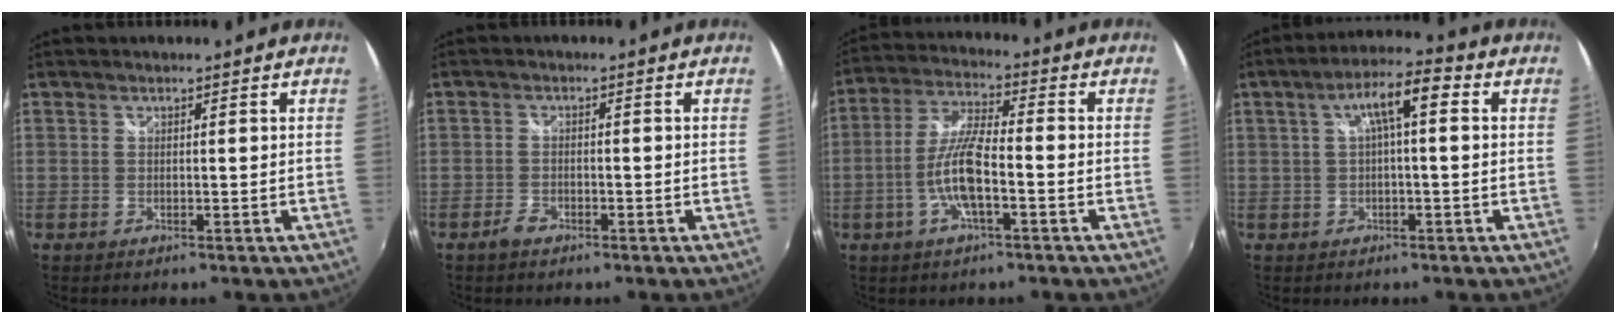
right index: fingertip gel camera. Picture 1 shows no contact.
{"total": 2.5, "force": [-1.9, 1.2, 1.2], "torque": [-0.031, -0.001, -0.037]}
{"total": 9.3, "force": [-3.2, 1.8, 8.5], "torque": [-0.178, 0.002, -0.061]}
{"total": 7.2, "force": [1.3, 1.6, 6.9], "torque": [-0.123, 0.023, 0.024]}